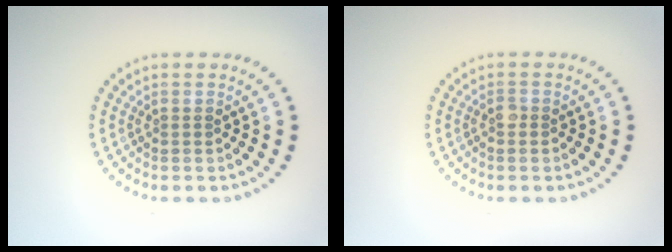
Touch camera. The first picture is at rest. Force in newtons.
{"total": 0.6, "press": 0.5, "slide": 0.3}